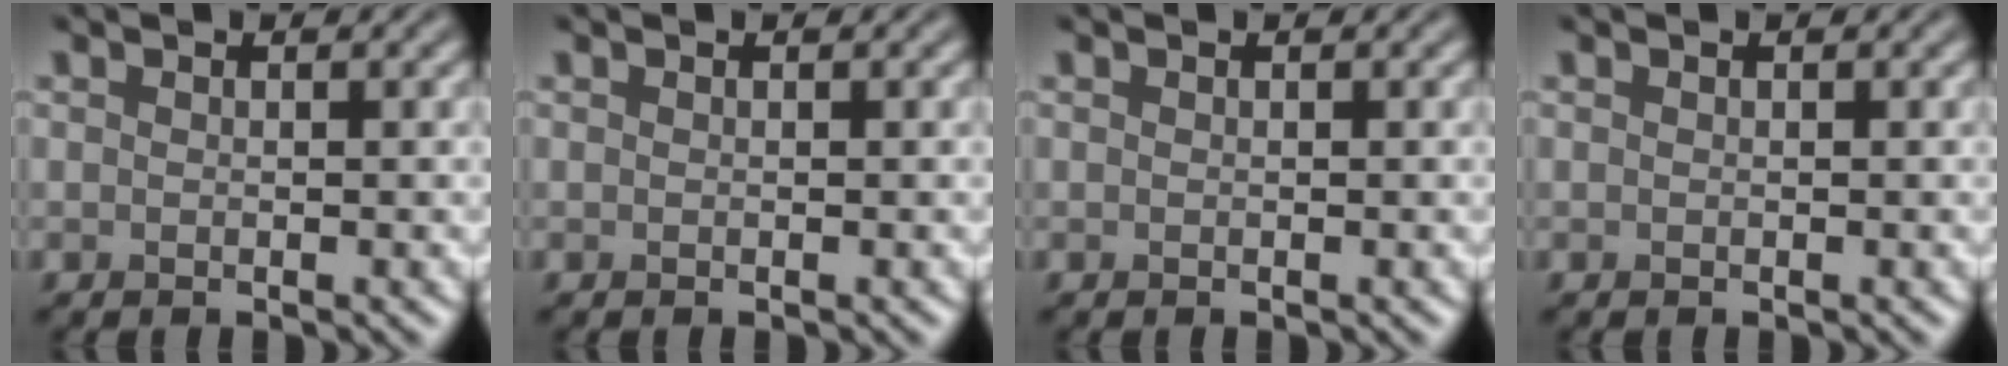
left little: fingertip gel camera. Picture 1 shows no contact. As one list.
[{"total": 0.0}, {"total": 0.0}, {"total": 0.0}]